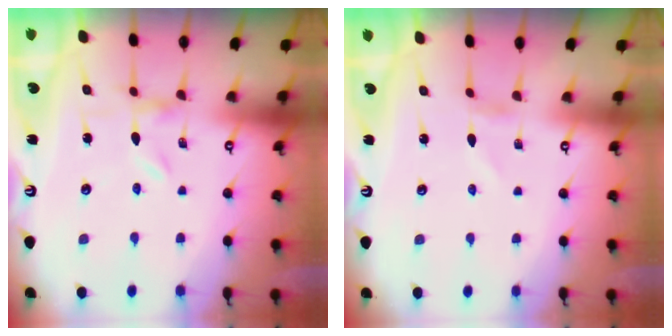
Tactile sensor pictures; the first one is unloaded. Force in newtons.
{"total": 0.0}